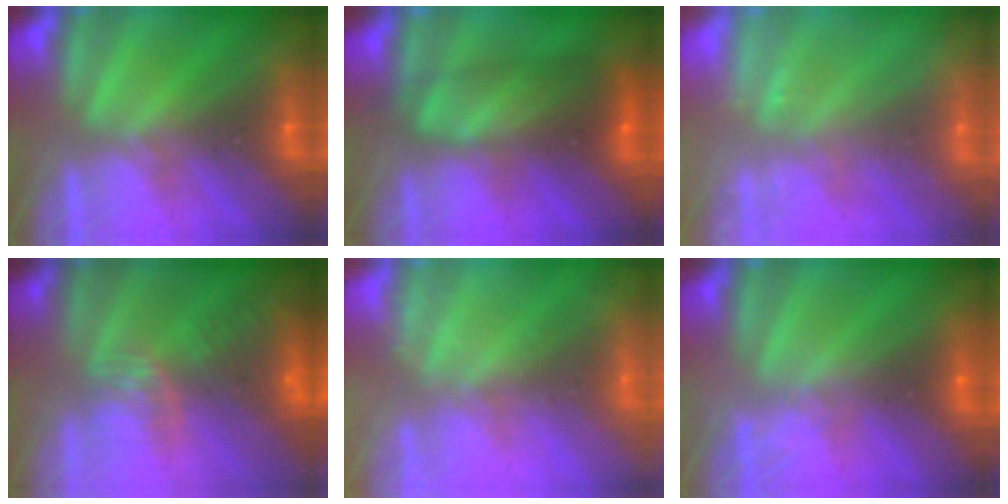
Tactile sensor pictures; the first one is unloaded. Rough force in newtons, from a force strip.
{"total": 6.7}
{"total": 2.3}
{"total": 7.8}
{"total": 2.4}
{"total": 1.6}